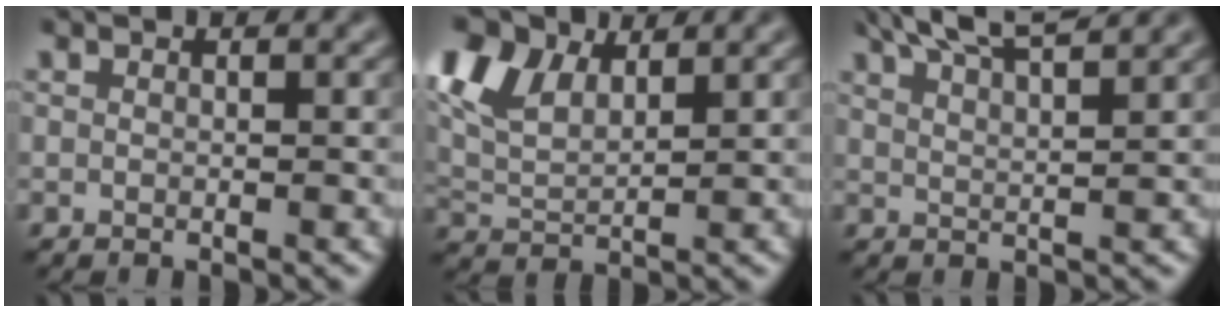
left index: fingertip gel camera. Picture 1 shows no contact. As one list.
[{"total": 10.7, "force": [6.0, 6.0, 6.6], "torque": [-0.159, 0.045, 0.096]}, {"total": 7.1, "force": [5.7, 1.6, 4.0], "torque": [-0.043, 0.026, 0.056]}]